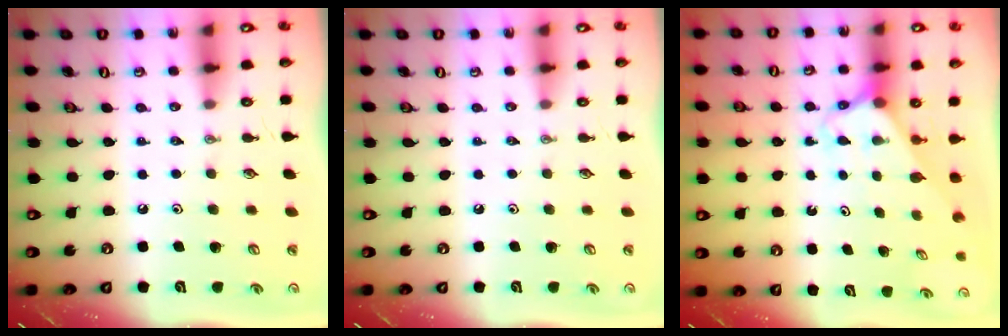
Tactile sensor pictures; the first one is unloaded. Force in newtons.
{"total": 0.0}
{"total": 2.7, "press": 2.7, "slide": 0.1}